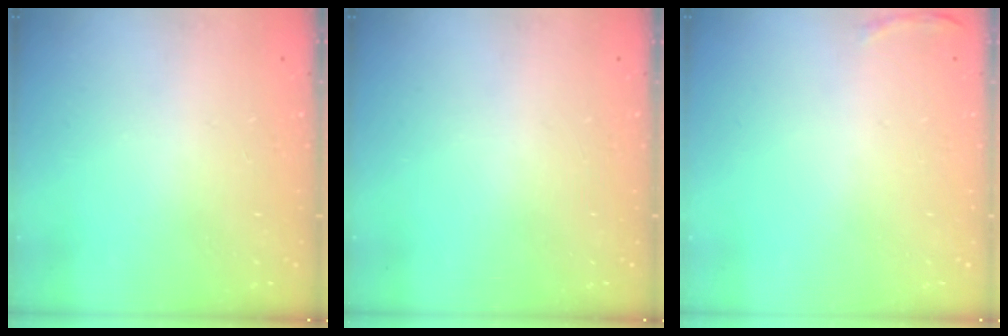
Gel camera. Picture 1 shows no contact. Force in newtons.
{"total": 0.0}
{"total": 5.2, "press": 5.1, "slide": 1.2}